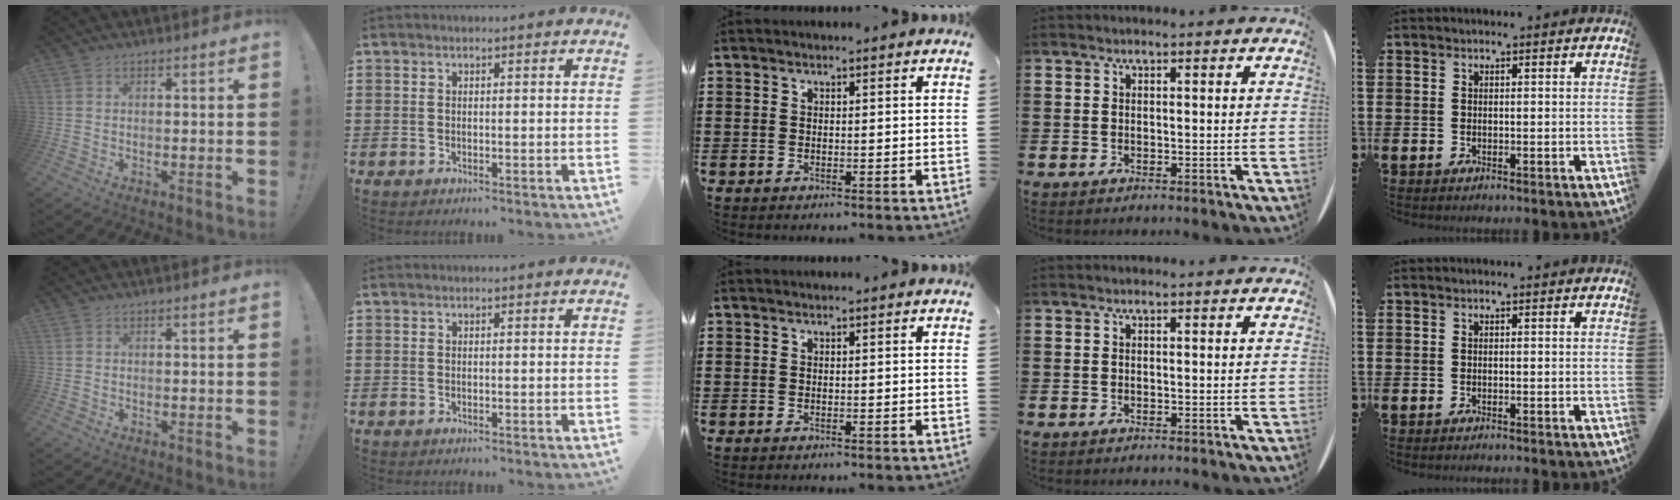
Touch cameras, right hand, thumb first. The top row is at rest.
{}